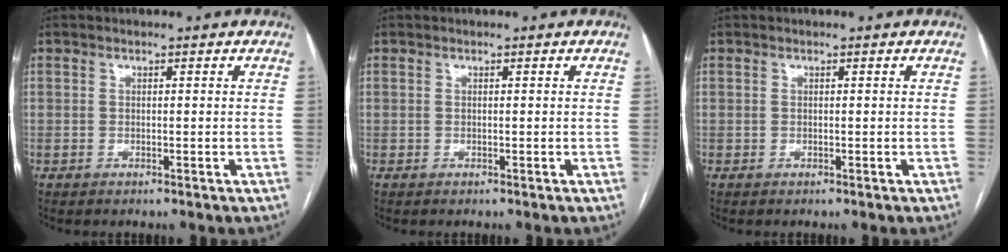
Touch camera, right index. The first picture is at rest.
{"total": 0.0}
{"total": 0.0}